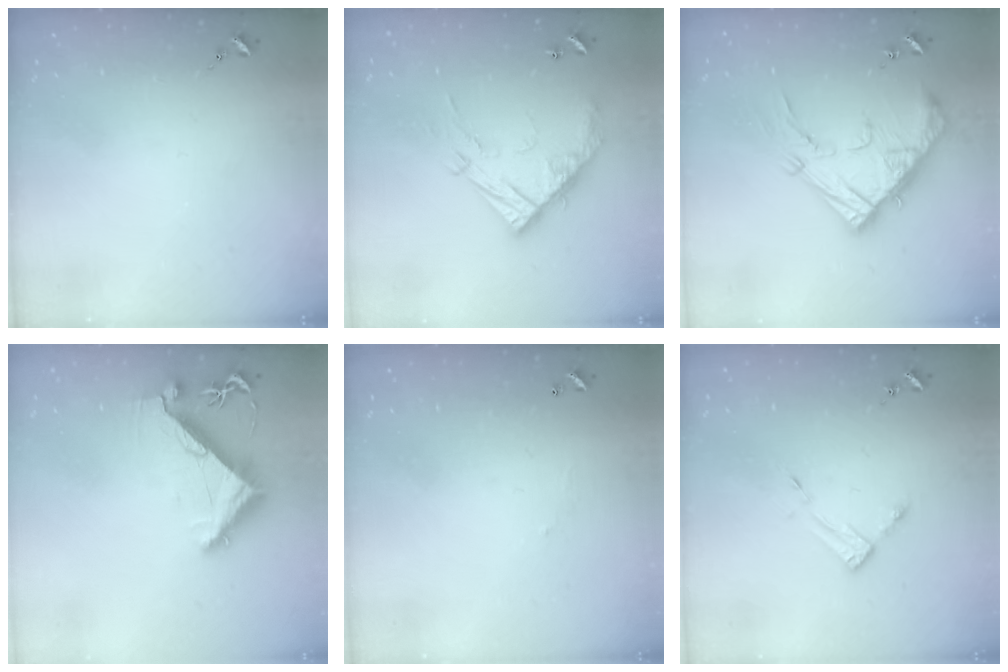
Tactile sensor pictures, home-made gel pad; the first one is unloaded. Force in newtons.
{"total": 16.5, "press": 16.5, "slide": 1.5}
{"total": 19.5, "press": 19.4, "slide": 1.8}
{"total": 7.9, "press": 7.8, "slide": 1.0}
{"total": 3.7, "press": 3.7, "slide": 0.2}
{"total": 3.5, "press": 3.4, "slide": 0.3}